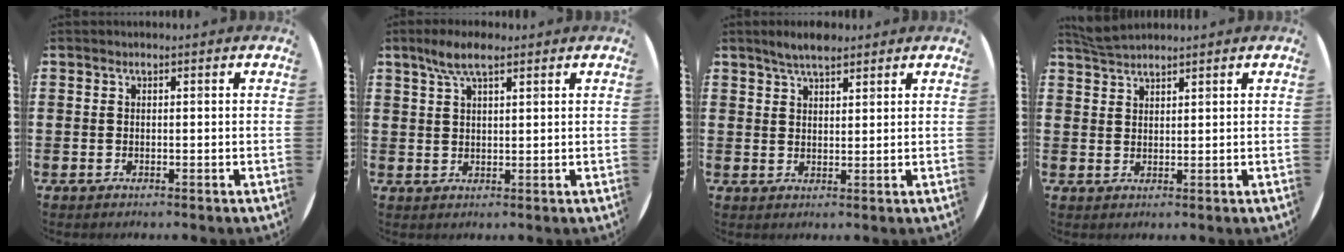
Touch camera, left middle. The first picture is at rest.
{"total": 4.6, "force": [3.1, 1.3, 3.2], "torque": [-0.059, 0.005, 0.052]}
{"total": 3.7, "force": [3.2, 1.0, 1.5], "torque": [-0.027, -0.002, 0.056]}
{"total": 2.8, "force": [2.7, 0.2, 0.4], "torque": [-0.014, 0.000, 0.052]}